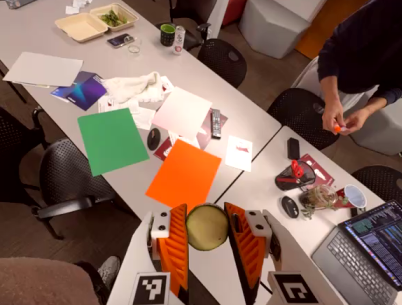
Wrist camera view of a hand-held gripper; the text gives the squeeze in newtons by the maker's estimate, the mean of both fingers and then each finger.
{"total": 13.1, "left": 13.7, "right": 12.5}